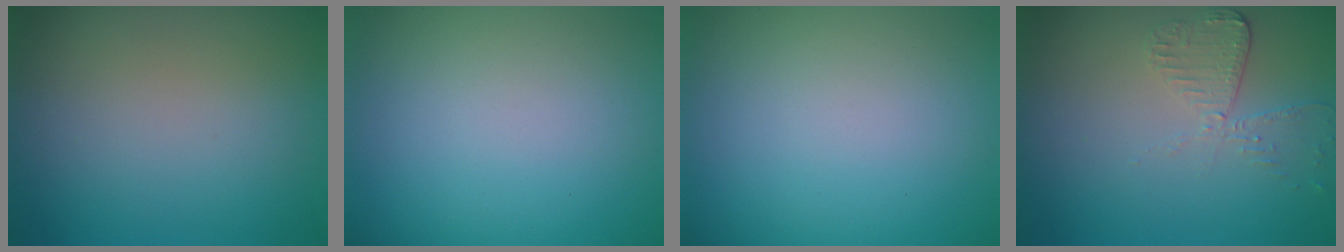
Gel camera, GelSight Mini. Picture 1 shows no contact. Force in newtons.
{"total": 0.0}
{"total": 0.0}
{"total": 2.7, "press": 2.4, "slide": 1.2}